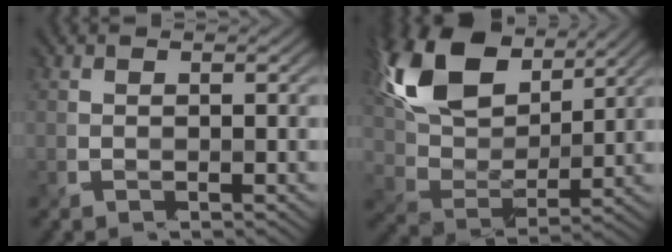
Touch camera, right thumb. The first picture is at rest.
{"total": 13.9, "force": [7.6, 6.9, 9.3], "torque": [-0.230, 0.022, 0.150]}